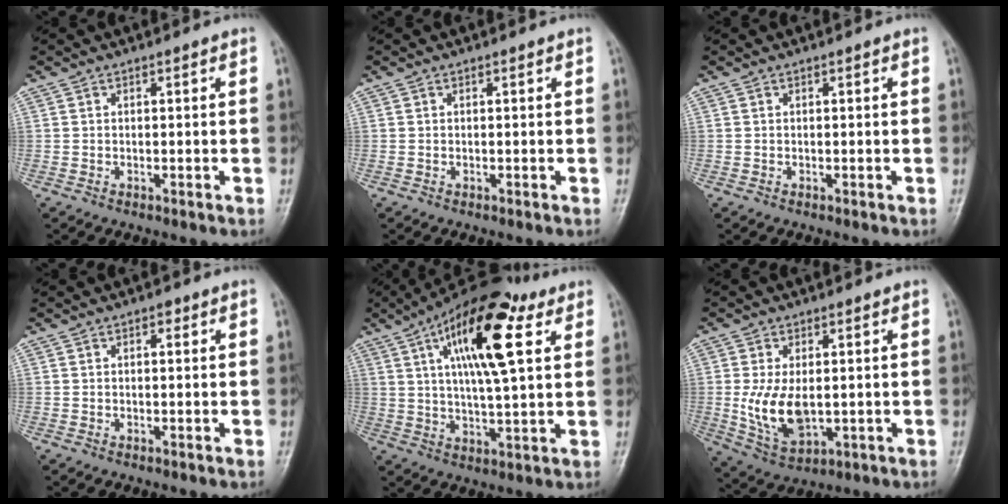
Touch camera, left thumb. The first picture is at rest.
{"total": 0.0}
{"total": 0.0}
{"total": 1.0, "force": [0.4, 0.6, 0.7], "torque": [-0.005, 0.001, 0.003]}
{"total": 18.9, "force": [7.6, 6.2, 16.2], "torque": [-0.249, -0.006, 0.118]}
{"total": 9.0, "force": [-0.2, 5.1, 7.4], "torque": [-0.136, -0.017, 0.011]}